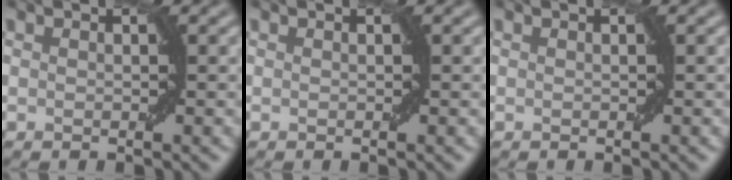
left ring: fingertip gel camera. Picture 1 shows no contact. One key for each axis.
{"total": 0.0}
{"total": 0.0}